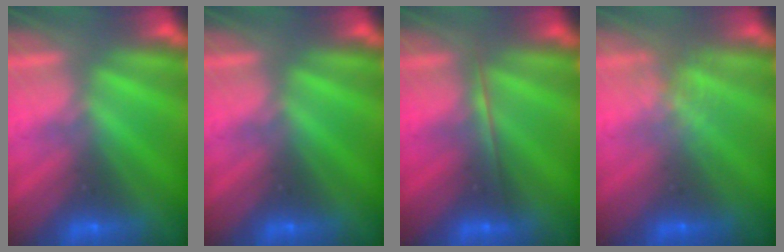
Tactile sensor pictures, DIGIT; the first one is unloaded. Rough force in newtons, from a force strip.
{"total": 0.0}
{"total": 1.8}
{"total": 1.2}